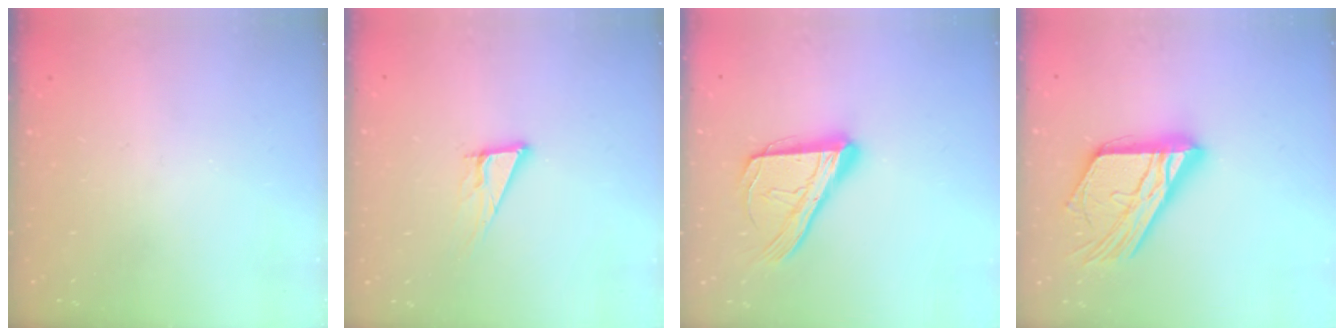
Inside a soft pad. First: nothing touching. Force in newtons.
{"total": 8.6, "press": 8.3, "slide": 2.4}
{"total": 17.8, "press": 17.7, "slide": 2.4}
{"total": 21.6, "press": 21.5, "slide": 1.9}